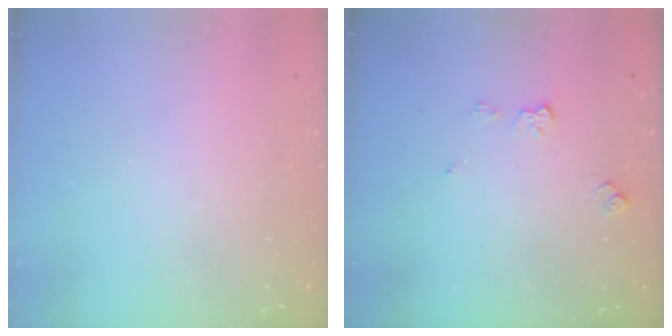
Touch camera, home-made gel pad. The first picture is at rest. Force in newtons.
{"total": 5.9, "press": 5.9, "slide": 0.8}